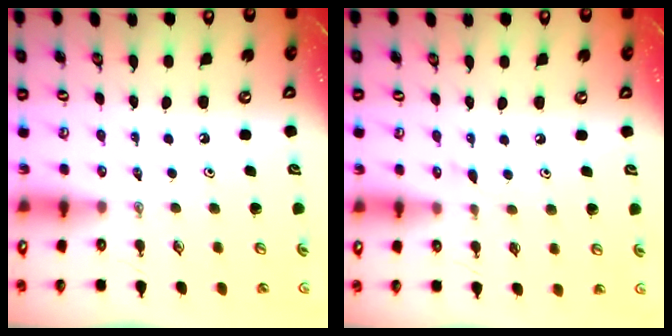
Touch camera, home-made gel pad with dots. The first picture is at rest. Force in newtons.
{"total": 4.2, "press": 4.2, "slide": 0.4}